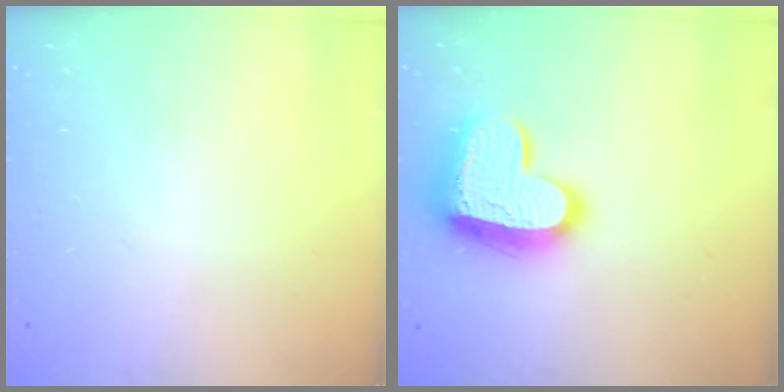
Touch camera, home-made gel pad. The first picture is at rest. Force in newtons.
{"total": 16.2, "press": 16.1, "slide": 1.4}